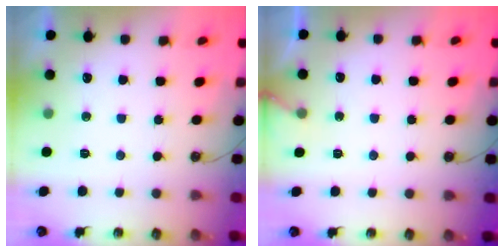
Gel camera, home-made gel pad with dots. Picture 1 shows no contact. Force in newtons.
{"total": 4.2, "press": 4.2, "slide": 0.3}